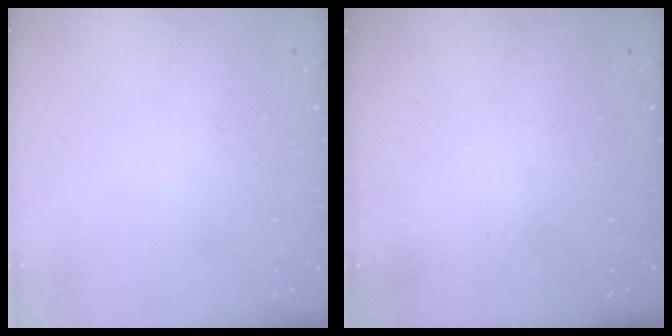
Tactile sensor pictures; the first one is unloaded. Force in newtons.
{"total": 2.3, "press": 2.2, "slide": 0.8}